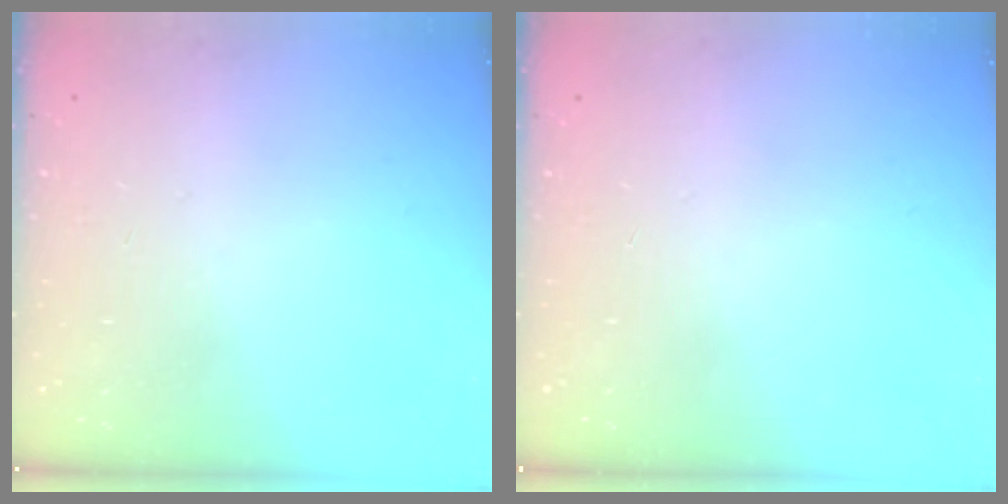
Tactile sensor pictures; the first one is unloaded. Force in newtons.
{"total": 0.0}